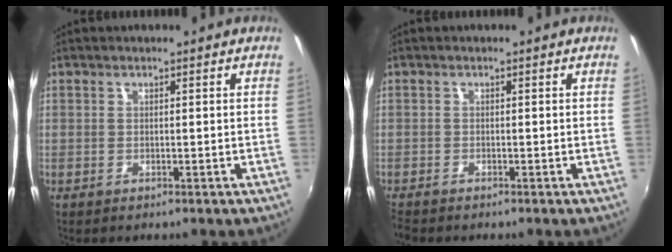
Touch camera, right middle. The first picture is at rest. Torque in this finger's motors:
{"motor_torque": [0.24, -0.21, 0.02, 0.01]}